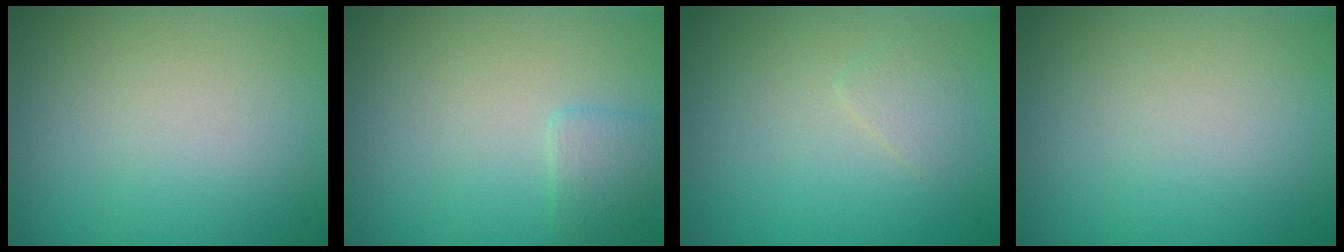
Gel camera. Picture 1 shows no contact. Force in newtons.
{"total": 1.6, "press": 1.6, "slide": 0.1}
{"total": 1.0, "press": 1.0, "slide": 0.0}
{"total": 0.0}